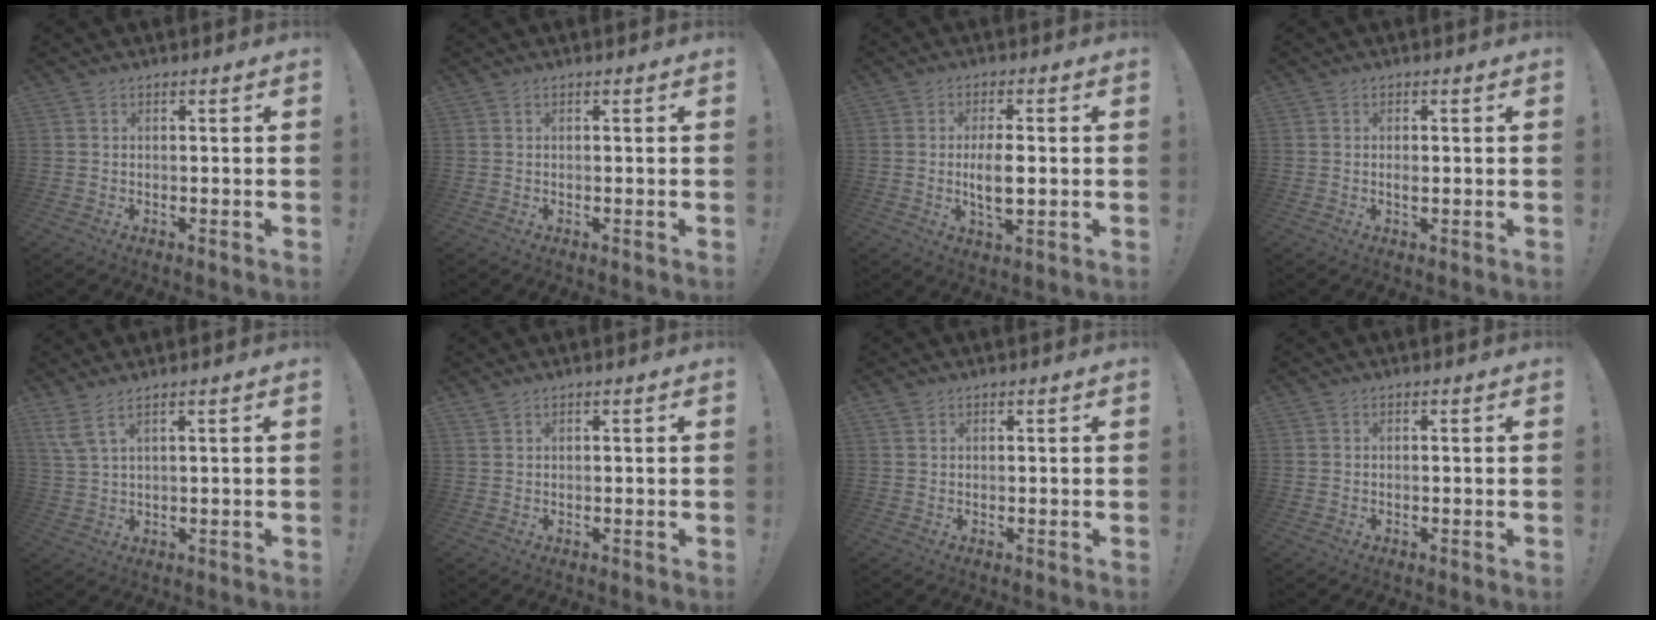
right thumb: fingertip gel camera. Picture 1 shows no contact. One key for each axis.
{"total": 0.0}
{"total": 7.2, "fx": -0.5, "fy": 2.8, "fz": 6.6, "tx": -0.112, "ty": -0.011, "tz": -0.015}
{"total": 0.9, "fx": -0.2, "fy": 0.3, "fz": 0.8, "tx": -0.009, "ty": -0.002, "tz": -0.006}
{"total": 4.4, "fx": 3.0, "fy": 0.5, "fz": 3.2, "tx": -0.068, "ty": -0.012, "tz": 0.056}
{"total": 1.0, "fx": 0.6, "fy": 0.3, "fz": 0.7, "tx": -0.015, "ty": 0.001, "tz": 0.012}
{"total": 0.9, "fx": 0.7, "fy": 0.5, "fz": 0.1, "tx": 0.005, "ty": -0.004, "tz": 0.012}
{"total": 0.0}